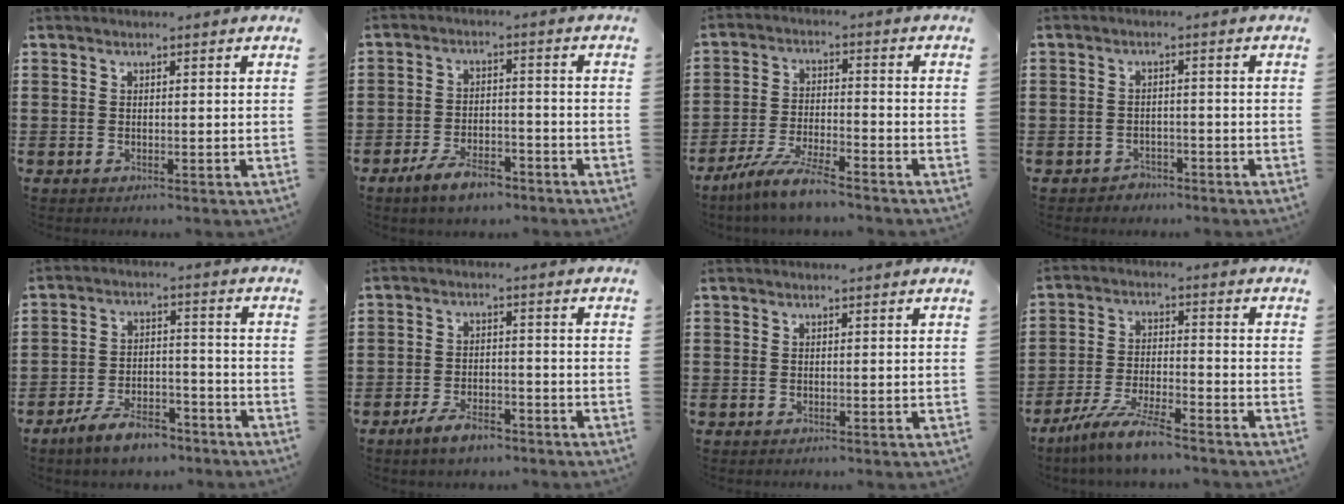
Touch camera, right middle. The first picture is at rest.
{"total": 5.7, "force": [-4.6, 1.8, 2.8], "torque": [-0.057, 0.007, -0.088]}
{"total": 7.3, "force": [-6.3, 0.4, 3.6], "torque": [-0.081, -0.008, -0.121]}
{"total": 2.0, "force": [-1.8, 0.7, -0.2], "torque": [-0.006, 0.002, -0.041]}
{"total": 7.2, "force": [-6.0, 2.1, 3.2], "torque": [-0.067, 0.010, -0.115]}
{"total": 4.5, "force": [-3.6, 1.5, 2.2], "torque": [-0.049, 0.004, -0.071]}
{"total": 0.0}
{"total": 7.7, "force": [-6.6, 0.4, 3.8], "torque": [-0.091, -0.009, -0.130]}